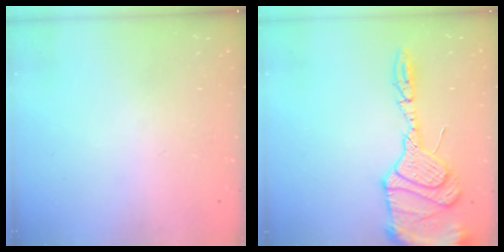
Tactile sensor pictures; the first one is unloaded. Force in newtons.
{"total": 18.6, "press": 18.4, "slide": 3.1}